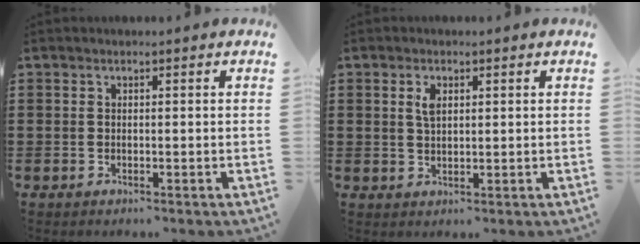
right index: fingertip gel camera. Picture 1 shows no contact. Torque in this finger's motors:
{"motor_torque": [0.38, 0.33, 0.27, 0.07]}